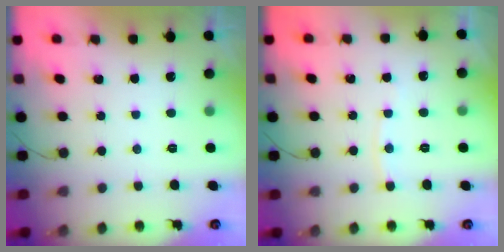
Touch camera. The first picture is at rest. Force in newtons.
{"total": 3.9, "press": 3.9, "slide": 0.6}